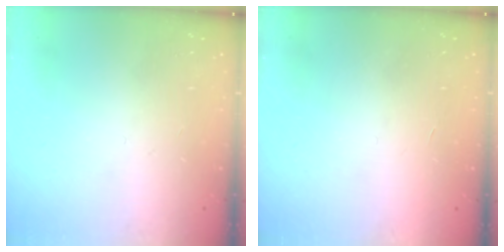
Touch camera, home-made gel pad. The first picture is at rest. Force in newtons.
{"total": 1.7, "press": 1.7, "slide": 0.1}